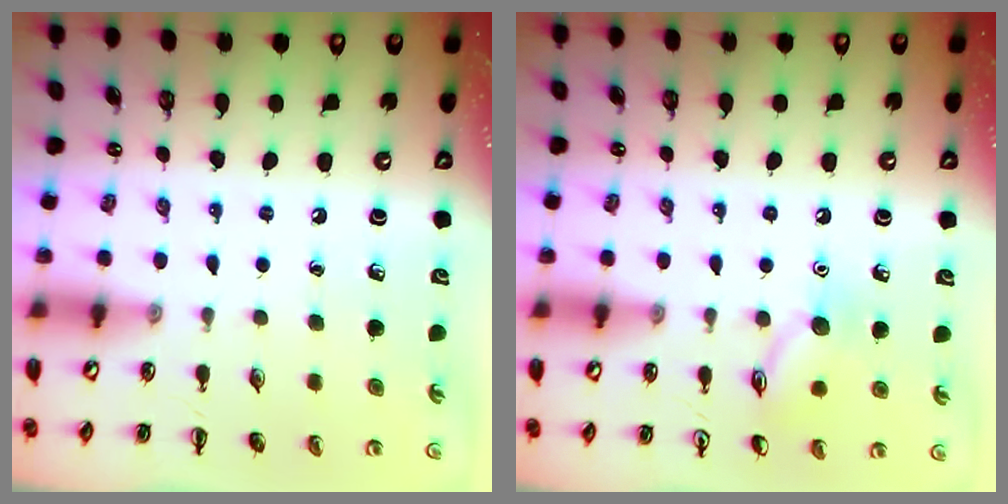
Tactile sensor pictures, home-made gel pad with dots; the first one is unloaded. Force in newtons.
{"total": 9.2, "press": 9.2, "slide": 0.4}